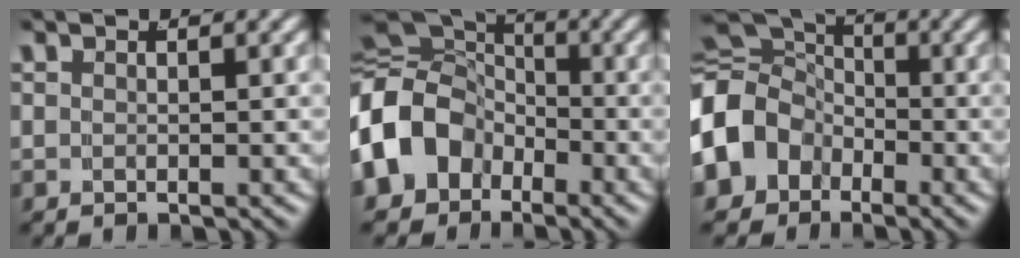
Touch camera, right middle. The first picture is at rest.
{"total": 12.8, "force": [-1.1, 11.2, 6.2], "torque": [-0.153, -0.018, -0.028]}
{"total": 11.2, "force": [-0.5, 9.9, 5.4], "torque": [-0.127, -0.019, -0.015]}